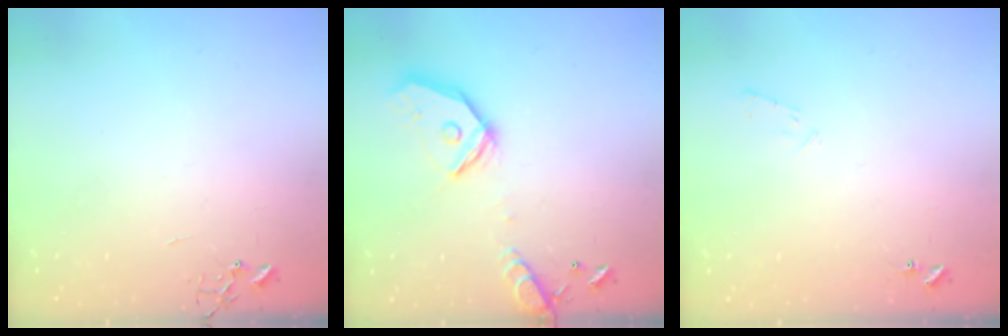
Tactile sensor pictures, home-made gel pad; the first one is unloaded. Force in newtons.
{"total": 17.6, "press": 17.4, "slide": 2.7}
{"total": 5.3, "press": 5.2, "slide": 0.9}